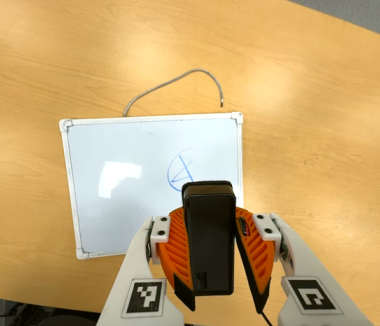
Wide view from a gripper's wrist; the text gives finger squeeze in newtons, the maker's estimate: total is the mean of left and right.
{"total": 11.2, "left": 10.2, "right": 12.1}